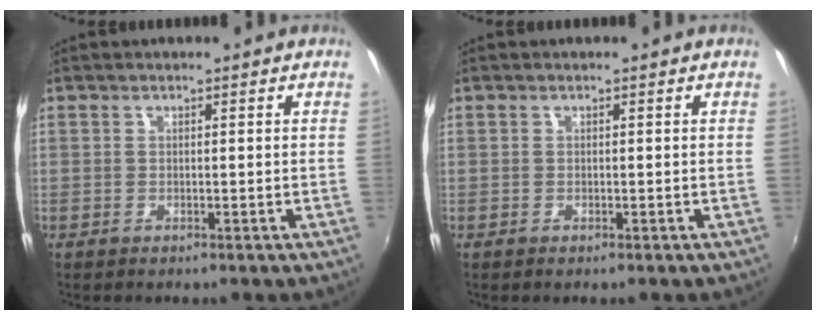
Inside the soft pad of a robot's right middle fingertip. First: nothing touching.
{"total": 0.0}